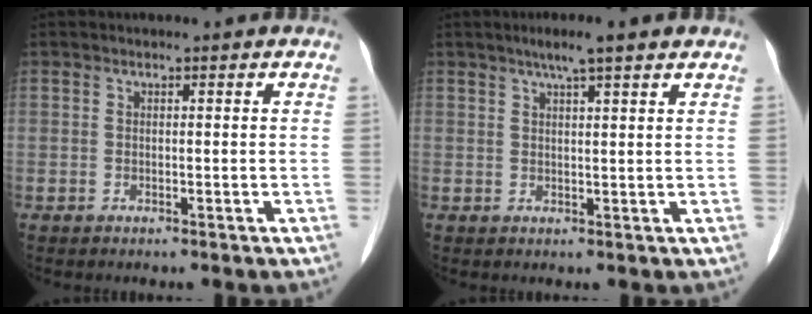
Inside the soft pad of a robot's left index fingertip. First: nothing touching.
{"total": 5.1, "force": [3.8, 0.2, 3.5], "torque": [-0.058, 0.022, 0.063]}